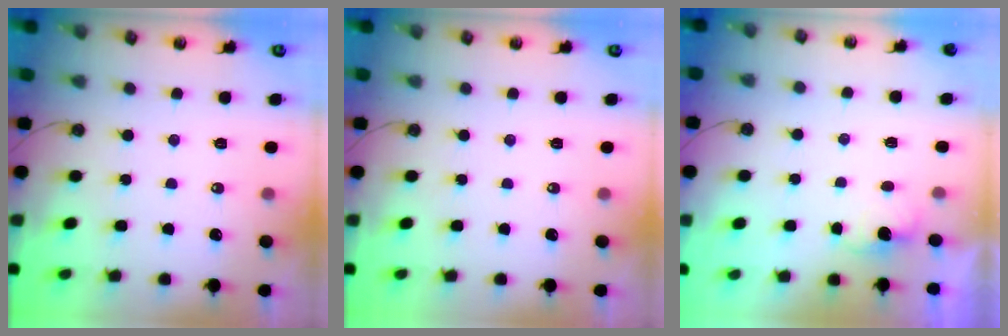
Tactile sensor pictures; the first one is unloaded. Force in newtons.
{"total": 0.0}
{"total": 1.7, "press": 1.5, "slide": 0.8}